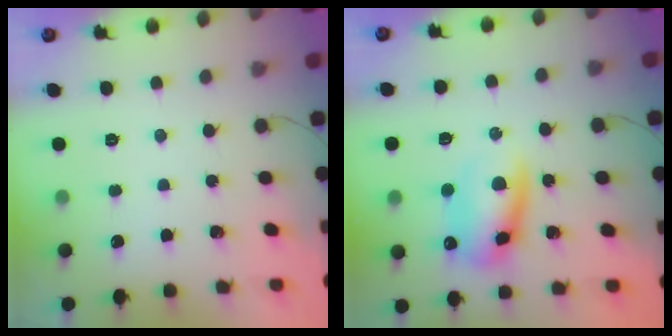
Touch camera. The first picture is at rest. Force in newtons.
{"total": 10.9, "press": 10.6, "slide": 2.4}